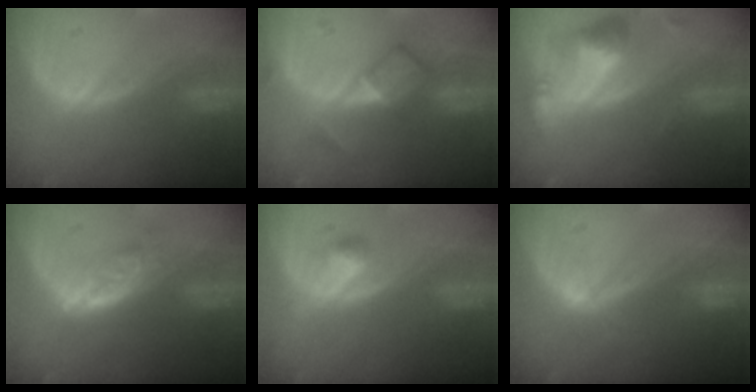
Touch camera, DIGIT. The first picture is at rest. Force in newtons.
{"total": 4.9, "press": 4.7, "slide": 1.4}
{"total": 6.5, "press": 5.9, "slide": 2.5}
{"total": 4.8, "press": 4.2, "slide": 2.4}
{"total": 2.2, "press": 2.2, "slide": 0.2}
{"total": 1.2, "press": 1.2, "slide": 0.1}